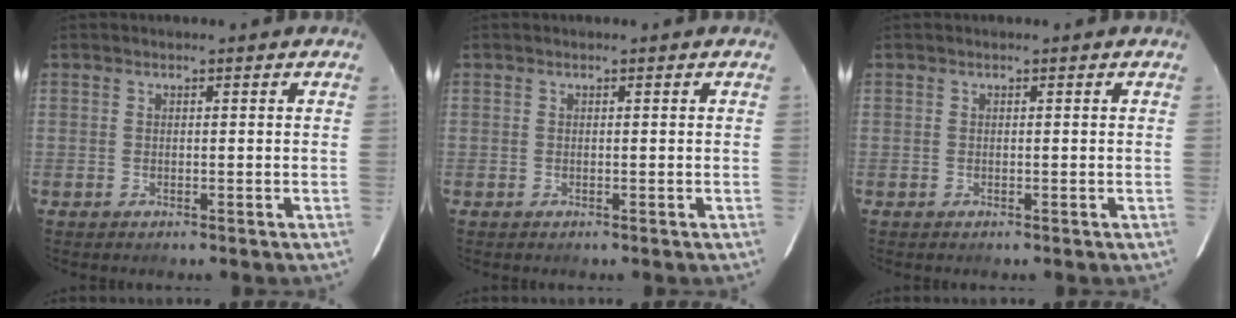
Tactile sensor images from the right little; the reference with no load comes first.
{"total": 0.0}
{"total": 0.0}